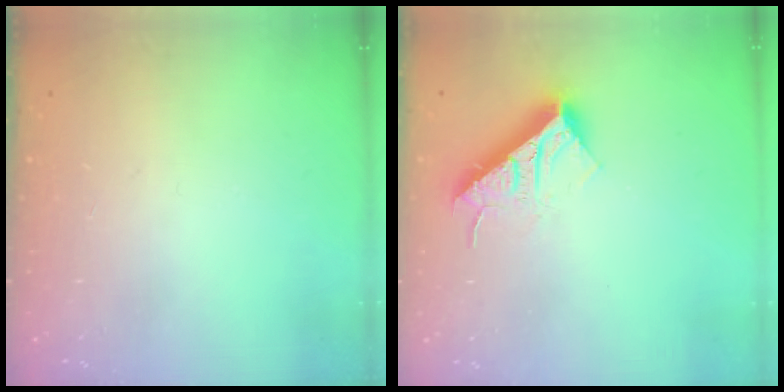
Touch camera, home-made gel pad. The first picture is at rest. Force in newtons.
{"total": 14.2, "press": 14.1, "slide": 0.5}